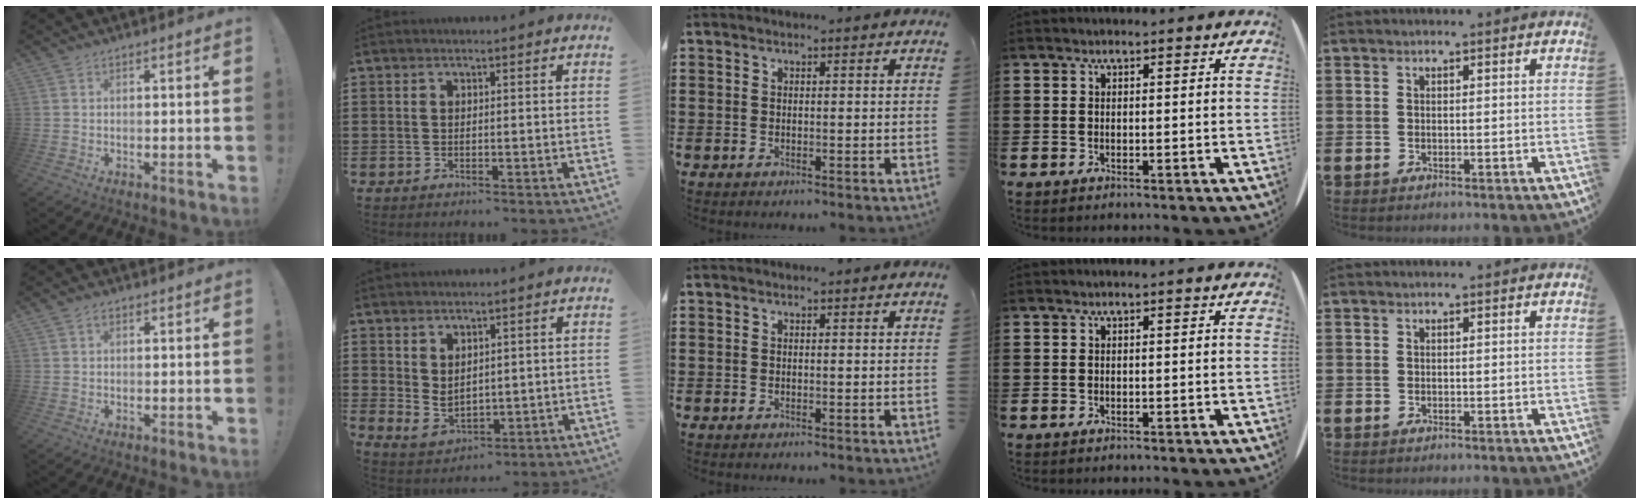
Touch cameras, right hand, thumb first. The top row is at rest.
{"thumb": {"total": 1.1, "force": [0.4, 0.8, 0.5], "torque": [-0.008, 0.002, 0.007]}, "index": {"total": 2.1, "force": [1.5, 1.4, 0.6], "torque": [-0.015, 0.007, 0.028]}}